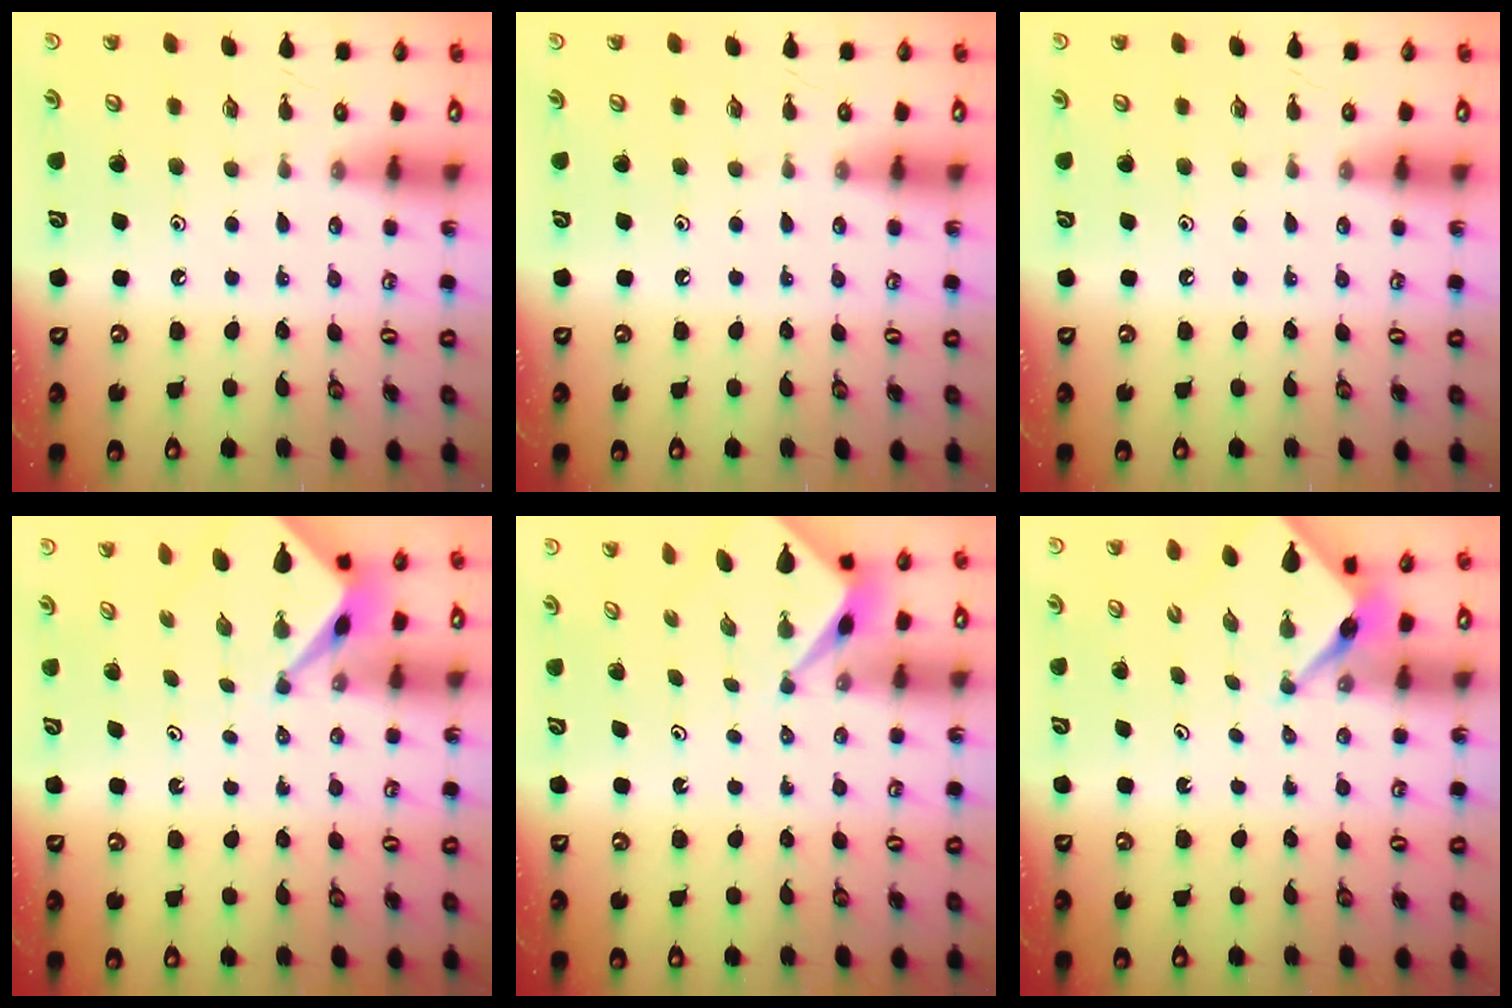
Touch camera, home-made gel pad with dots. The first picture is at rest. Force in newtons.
{"total": 0.0}
{"total": 0.0}
{"total": 2.6, "press": 2.6, "slide": 0.2}
{"total": 2.1, "press": 2.1, "slide": 0.2}
{"total": 3.1, "press": 3.1, "slide": 0.3}